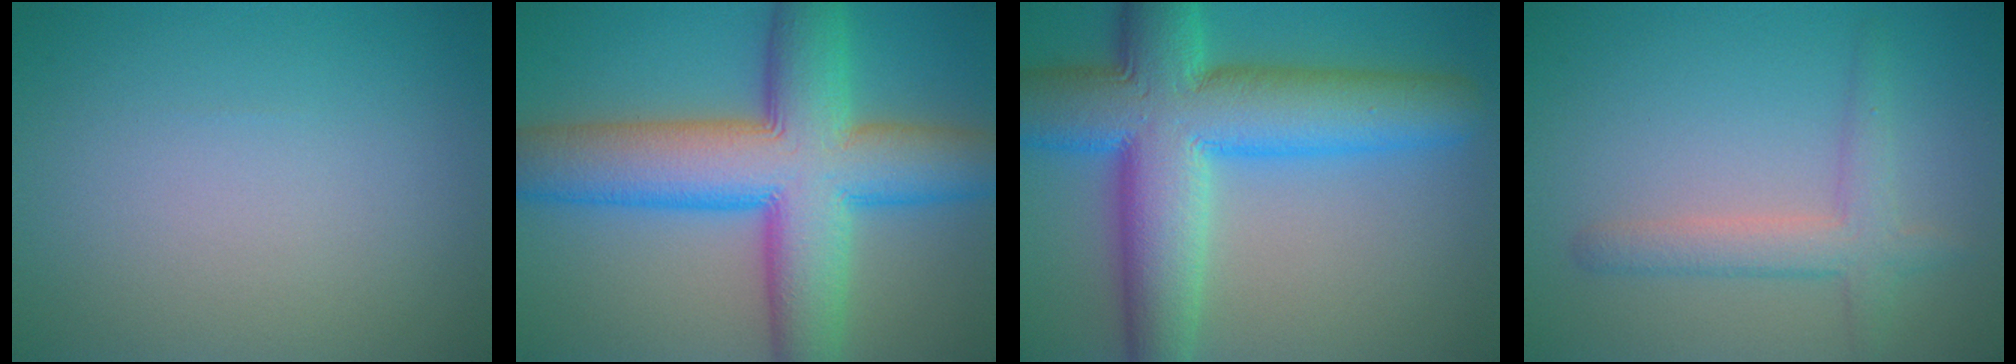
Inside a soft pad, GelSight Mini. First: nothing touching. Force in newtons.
{"total": 13.0, "press": 12.9, "slide": 0.4}
{"total": 12.6, "press": 12.6, "slide": 0.2}
{"total": 3.0, "press": 3.0, "slide": 0.1}